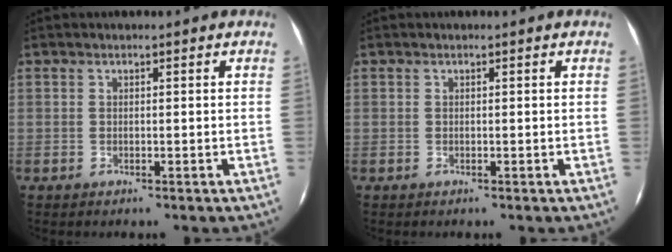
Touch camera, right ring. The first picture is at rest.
{"total": 0.0}